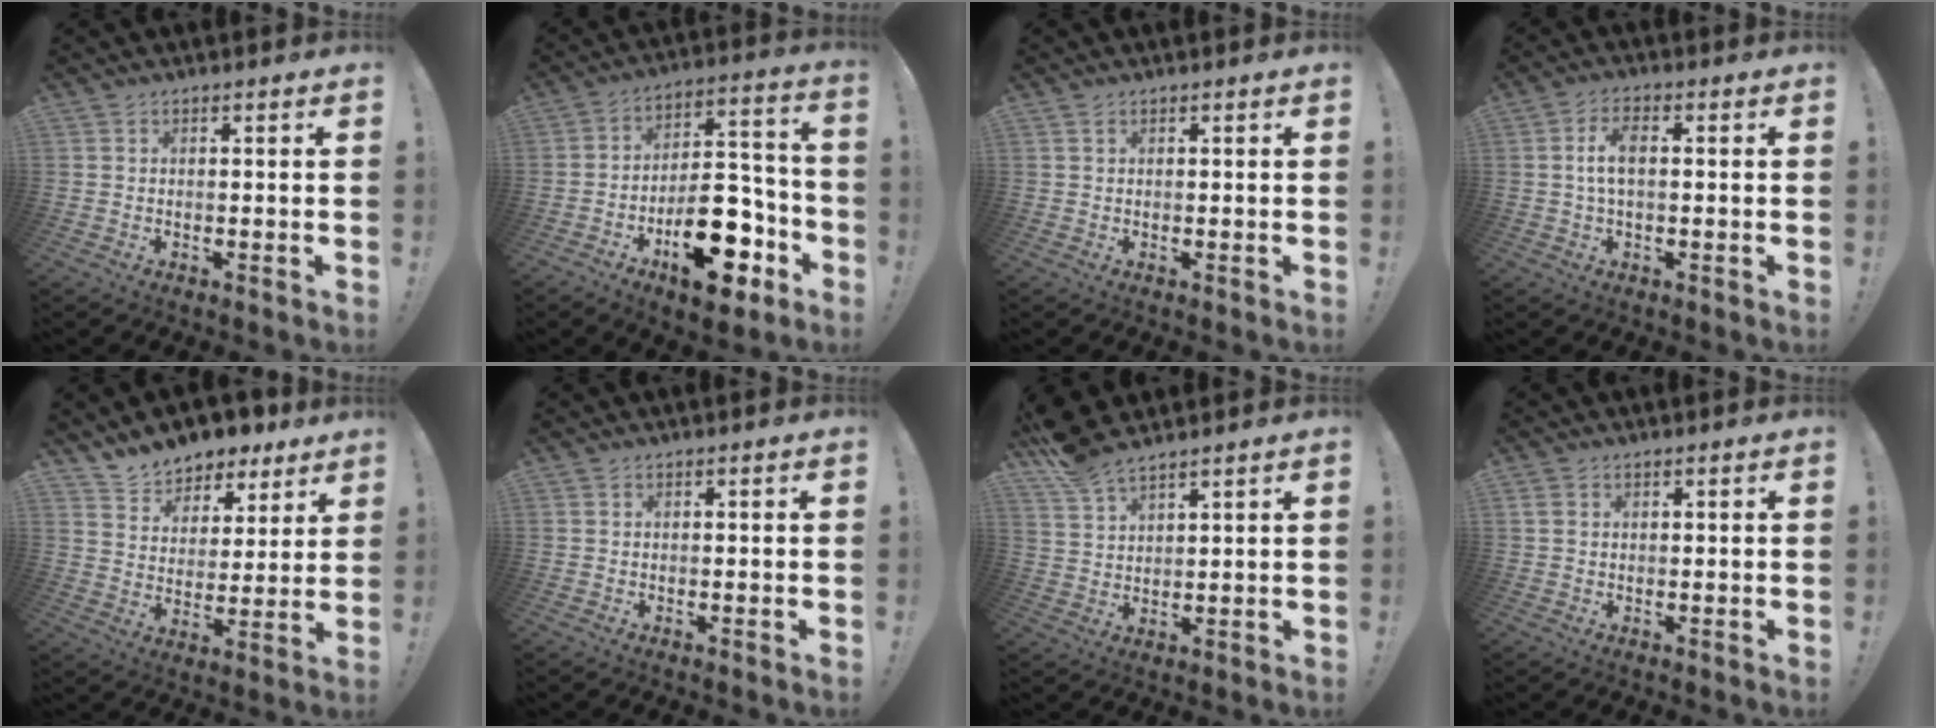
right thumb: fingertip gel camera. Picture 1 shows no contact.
{"total": 20.7, "force": [-9.9, 10.6, 14.8], "torque": [-0.205, 0.078, -0.145]}
{"total": 0.9, "force": [0.6, 0.4, 0.5], "torque": [-0.003, -0.003, 0.010]}
{"total": 5.9, "force": [0.4, 2.7, 5.2], "torque": [-0.103, 0.010, 0.007]}
{"total": 9.4, "force": [8.4, 4.3, 0.7], "torque": [-0.021, -0.075, 0.159]}
{"total": 0.0}
{"total": 8.0, "force": [6.8, 2.2, 3.4], "torque": [-0.075, -0.037, 0.133]}
{"total": 1.8, "force": [0.8, 1.3, 1.0], "torque": [-0.017, 0.002, 0.015]}